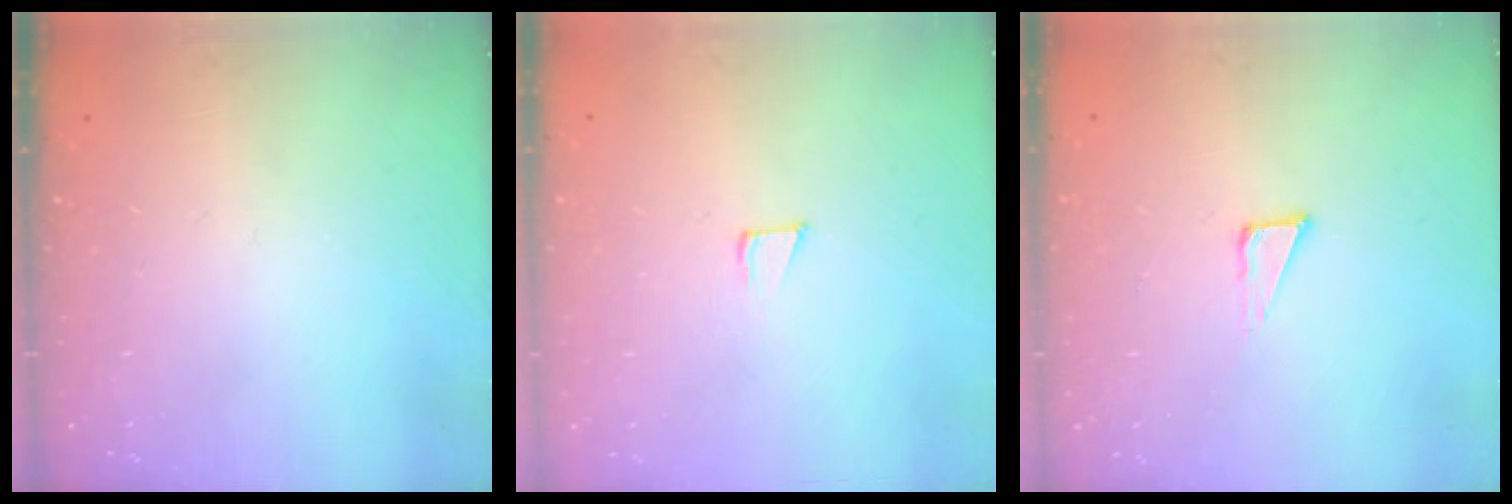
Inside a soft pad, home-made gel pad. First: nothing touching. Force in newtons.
{"total": 7.0, "press": 6.8, "slide": 1.4}
{"total": 4.4, "press": 4.3, "slide": 0.8}